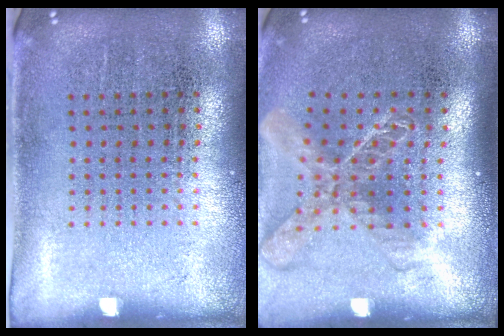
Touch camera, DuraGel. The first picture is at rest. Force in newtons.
{"total": 2.0, "press": 1.5, "slide": 1.3}